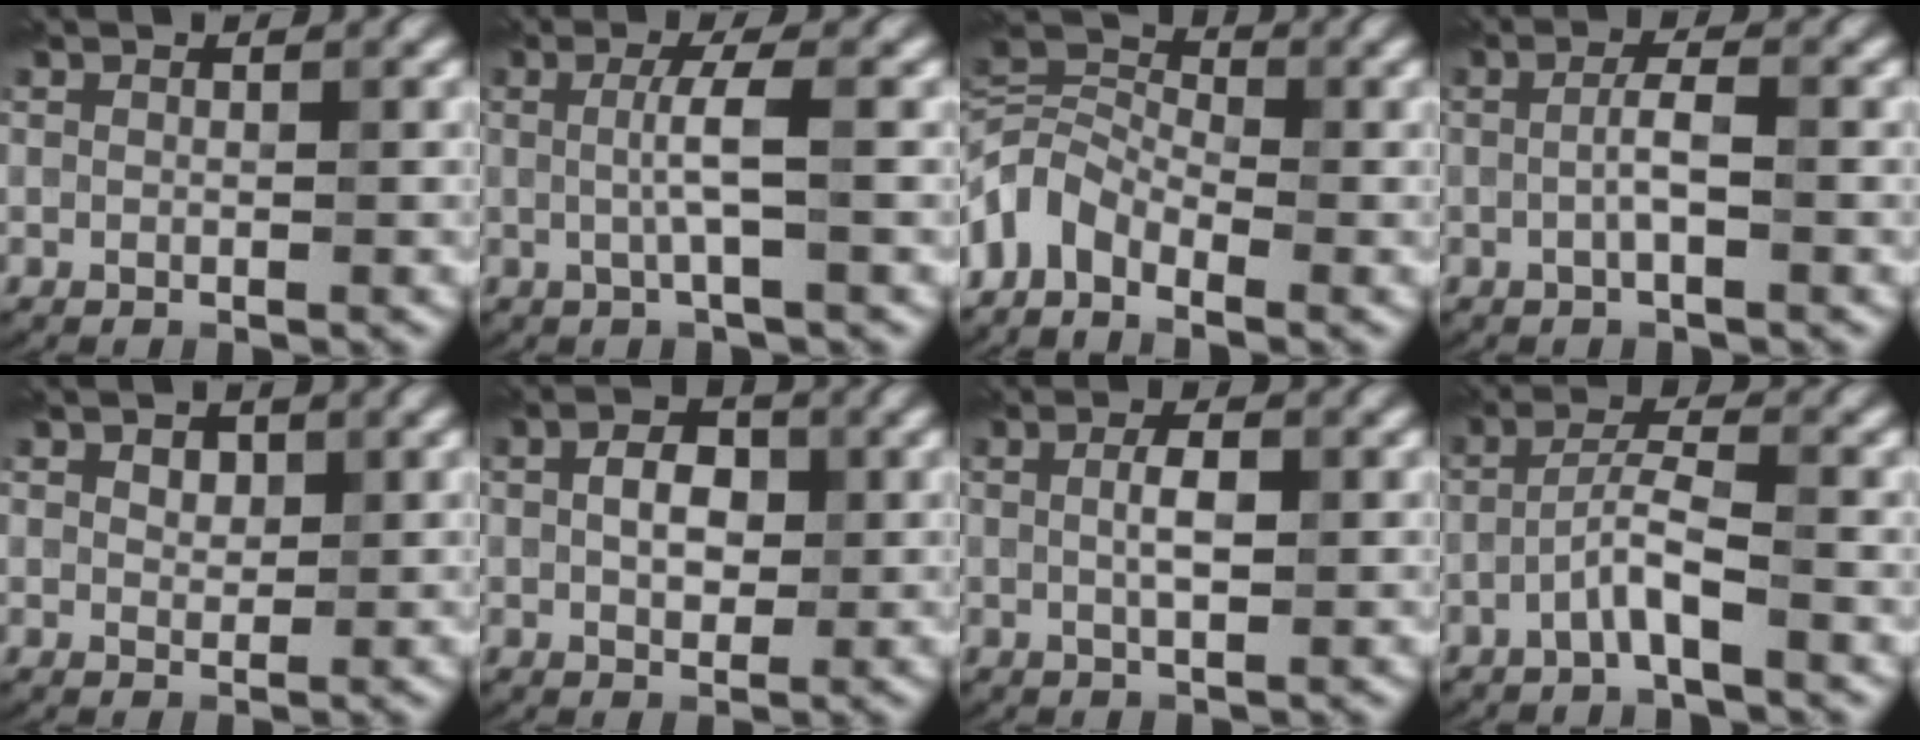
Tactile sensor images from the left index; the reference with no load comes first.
{"total": 2.5, "force": [0.2, 0.0, 2.5], "torque": [-0.051, -0.001, 0.001]}
{"total": 4.7, "force": [-3.0, 2.7, 2.4], "torque": [-0.048, 0.004, -0.079]}
{"total": 1.9, "force": [-0.3, 0.1, 1.8], "torque": [-0.036, 0.006, -0.011]}
{"total": 1.7, "force": [1.1, 1.0, 0.9], "torque": [-0.014, 0.002, 0.015]}
{"total": 3.3, "force": [0.4, 2.1, 2.5], "torque": [-0.045, 0.004, 0.003]}
{"total": 2.3, "force": [0.3, 0.6, 2.2], "torque": [-0.046, 0.001, 0.004]}
{"total": 2.8, "force": [-1.5, 0.1, 2.4], "torque": [-0.051, 0.014, -0.035]}